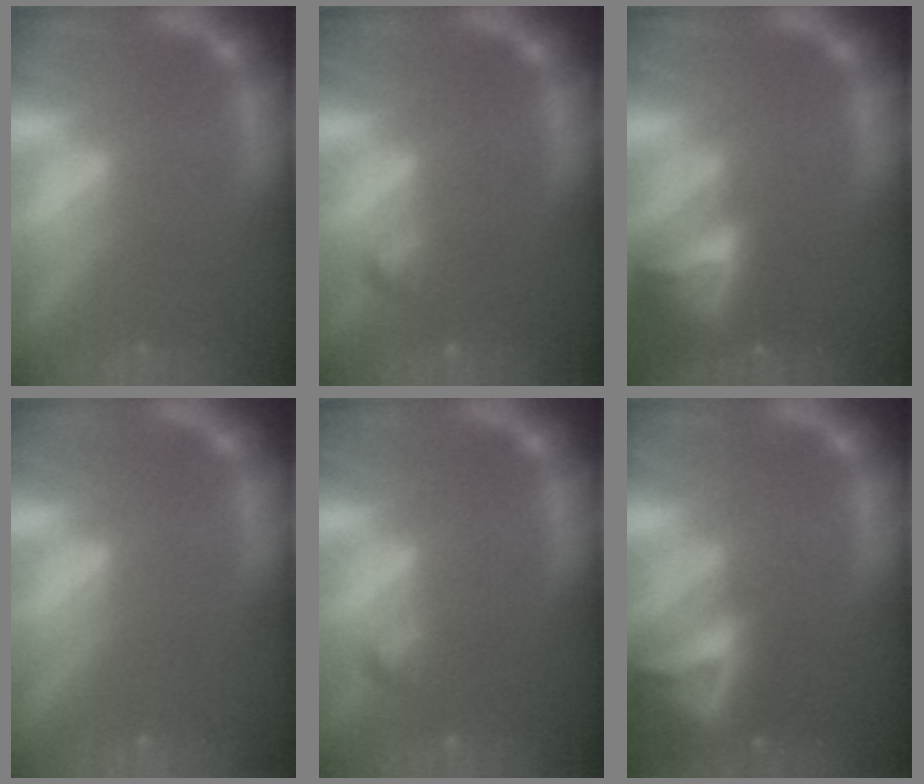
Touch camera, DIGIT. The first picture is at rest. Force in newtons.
{"total": 0.9}
{"total": 7.0}
{"total": 0.0}
{"total": 0.9}
{"total": 9.4}